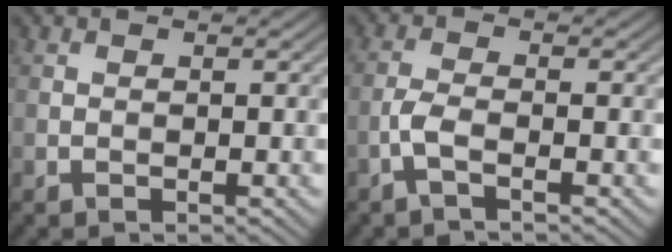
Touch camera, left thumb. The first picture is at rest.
{"total": 2.5, "force": [-1.4, 0.6, 2.1], "torque": [-0.050, 0.005, -0.038]}